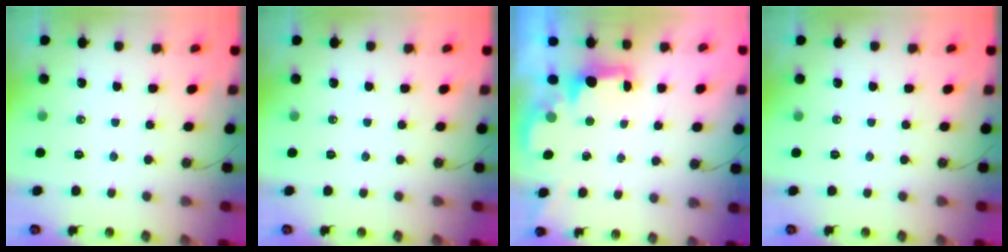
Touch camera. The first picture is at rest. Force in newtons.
{"total": 0.0}
{"total": 1.9, "press": 1.7, "slide": 0.7}
{"total": 0.0}